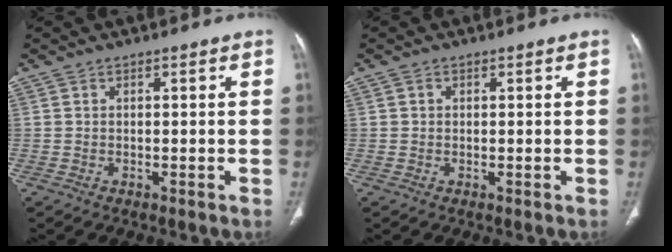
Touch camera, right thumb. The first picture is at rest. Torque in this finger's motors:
{"motor_torque": [-0.39, 0.24, -0.32, 0.30, 0.05]}